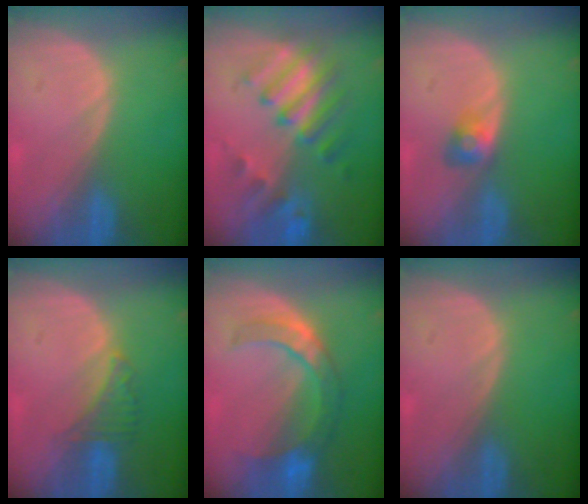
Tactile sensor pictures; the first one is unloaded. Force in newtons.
{"total": 8.1, "press": 7.7, "slide": 2.7}
{"total": 2.9, "press": 2.5, "slide": 1.4}
{"total": 3.3, "press": 3.2, "slide": 0.7}
{"total": 7.6, "press": 7.3, "slide": 2.2}
{"total": 0.0}